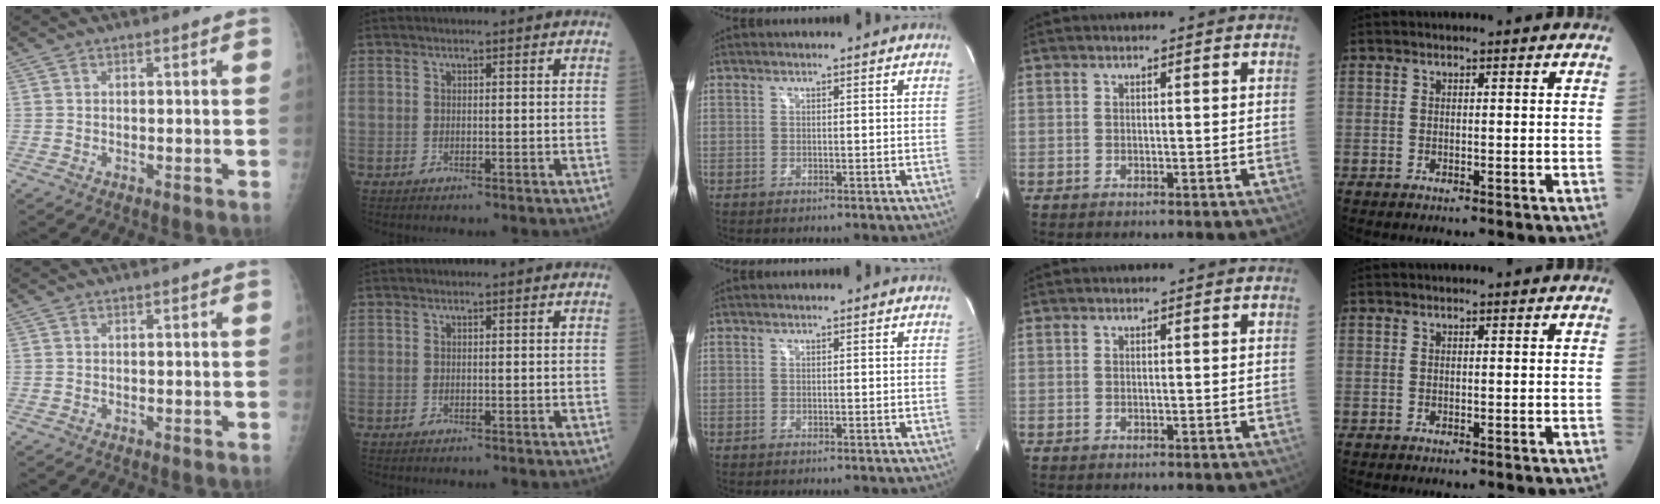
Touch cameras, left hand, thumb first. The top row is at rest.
{}